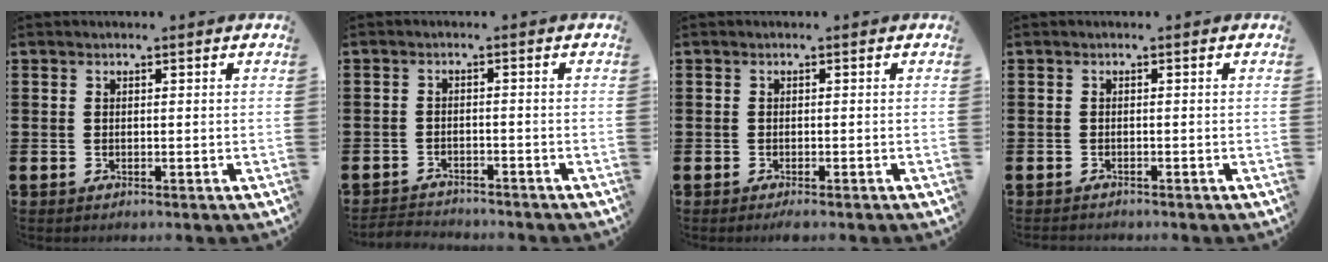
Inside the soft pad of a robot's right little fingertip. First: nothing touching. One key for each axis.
{"total": 1.9, "fx": -1.9, "fy": 0.1, "fz": -0.3, "tx": -0.001, "ty": 0.003, "tz": -0.042}
{"total": 0.7, "fx": -0.5, "fy": 0.0, "fz": 0.5, "tx": -0.008, "ty": -0.003, "tz": -0.009}
{"total": 0.5, "fx": -0.5, "fy": 0.1, "fz": 0.0, "tx": -0.001, "ty": -0.002, "tz": -0.011}